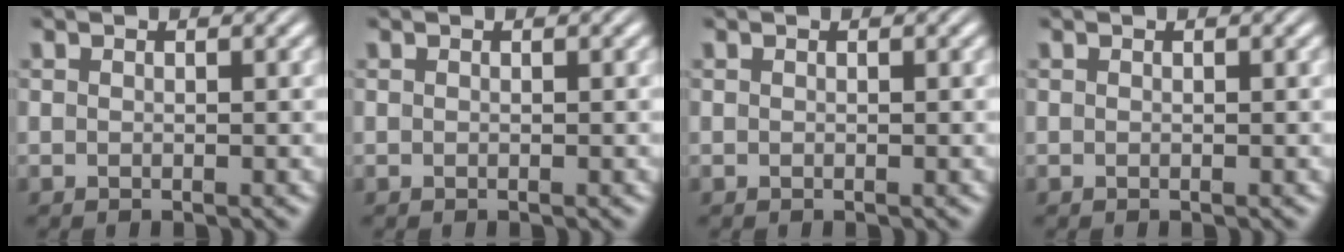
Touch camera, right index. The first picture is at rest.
{"total": 0.0}
{"total": 0.0}
{"total": 0.0}